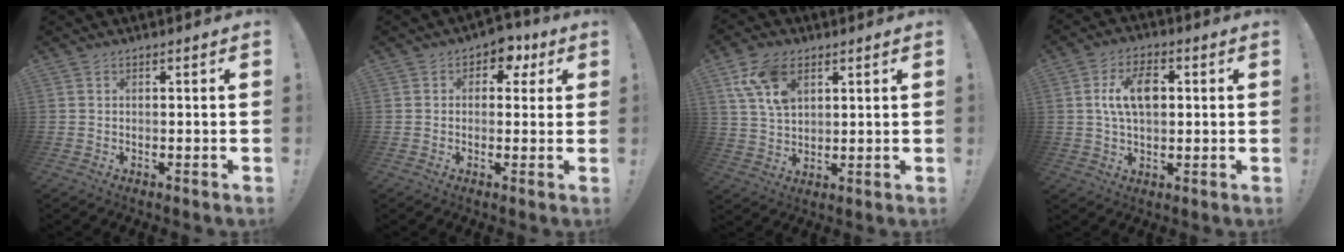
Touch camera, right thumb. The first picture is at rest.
{"total": 5.5, "force": [2.1, 4.3, 2.7], "torque": [-0.018, -0.013, 0.035]}
{"total": 11.5, "force": [5.8, 6.9, 7.2], "torque": [-0.139, -0.014, 0.109]}
{"total": 11.0, "force": [2.2, 7.1, 8.0], "torque": [-0.117, 0.007, 0.041]}